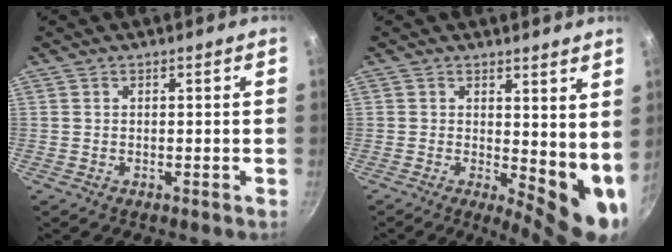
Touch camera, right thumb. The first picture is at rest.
{"total": 9.4, "force": [1.4, 4.1, 8.3], "torque": [-0.085, -0.024, 0.024]}